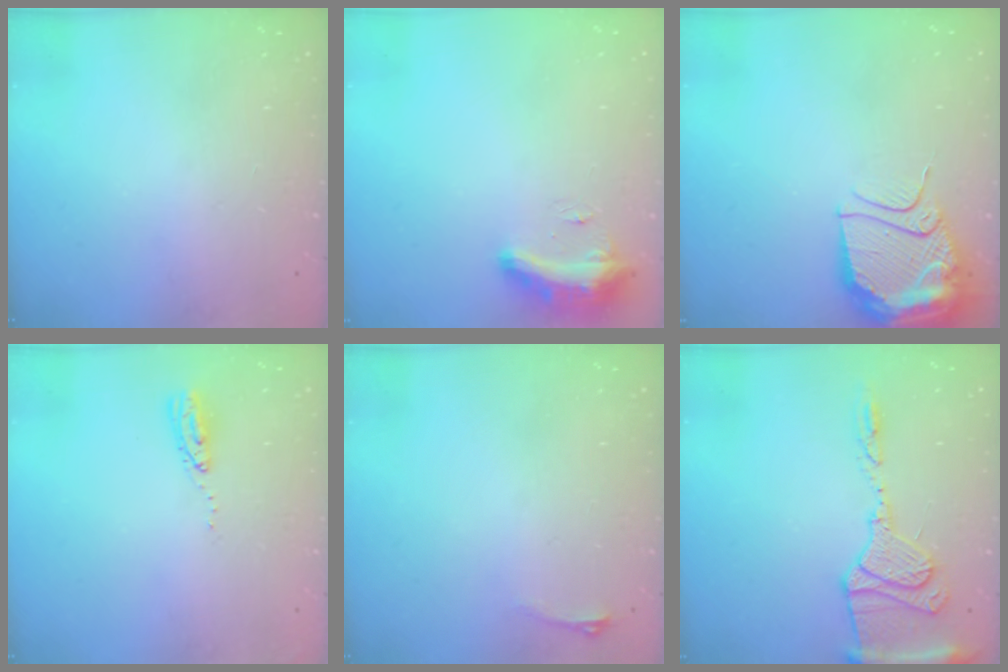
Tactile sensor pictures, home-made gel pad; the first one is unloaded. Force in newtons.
{"total": 8.8, "press": 8.7, "slide": 0.8}
{"total": 14.2, "press": 14.2, "slide": 1.4}
{"total": 5.0, "press": 5.0, "slide": 0.5}
{"total": 2.9, "press": 2.6, "slide": 1.5}
{"total": 14.7, "press": 14.6, "slide": 1.8}